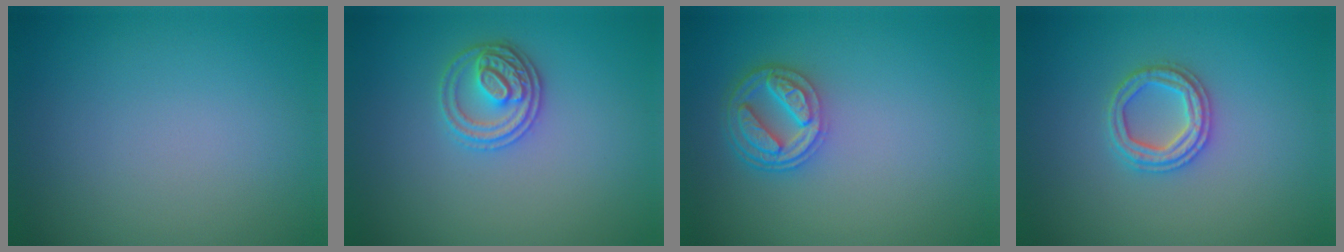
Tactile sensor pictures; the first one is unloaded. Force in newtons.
{"total": 2.9, "press": 2.8, "slide": 0.7}
{"total": 4.5, "press": 3.5, "slide": 2.8}
{"total": 2.4, "press": 2.4, "slide": 0.3}